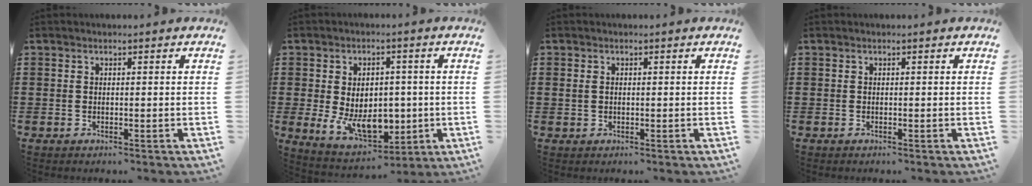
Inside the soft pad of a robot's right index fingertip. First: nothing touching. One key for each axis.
{"total": 9.0, "fx": -1.2, "fy": 6.1, "fz": 6.6, "tx": -0.106, "ty": 0.002, "tz": -0.023}
{"total": 1.0, "fx": 0.2, "fy": 0.8, "fz": 0.6, "tx": -0.015, "ty": 0.006, "tz": 0.003}
{"total": 0.0}